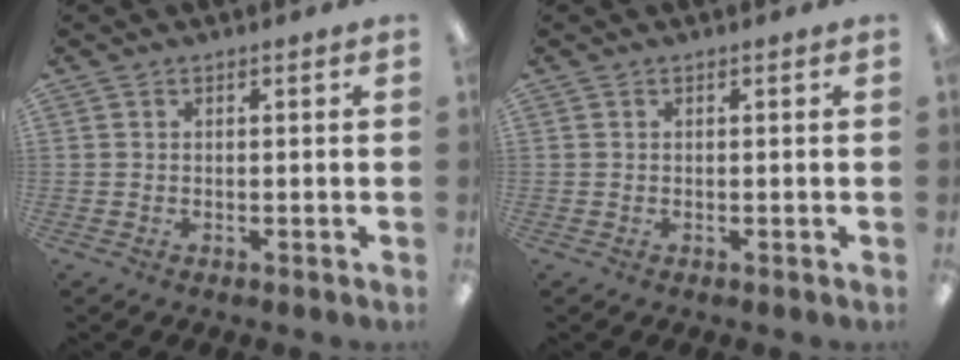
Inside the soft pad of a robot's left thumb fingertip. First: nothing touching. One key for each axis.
{"total": 0.0}